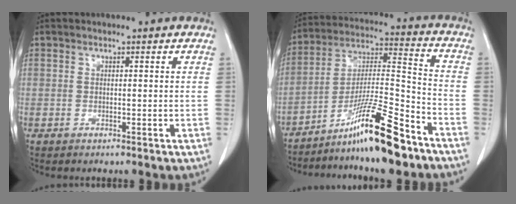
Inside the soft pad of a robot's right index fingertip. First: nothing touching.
{"total": 15.3, "force": [-10.7, 0.2, 10.8], "torque": [-0.199, 0.001, -0.183]}